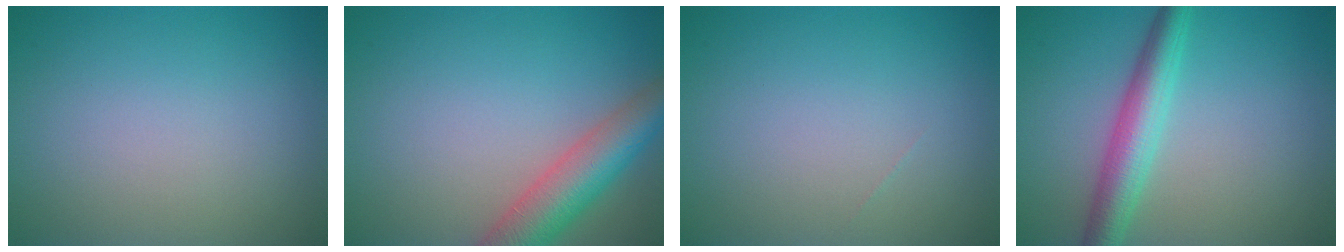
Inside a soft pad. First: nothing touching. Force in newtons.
{"total": 5.8, "press": 5.8, "slide": 0.4}
{"total": 0.0}
{"total": 4.4, "press": 4.4, "slide": 0.2}